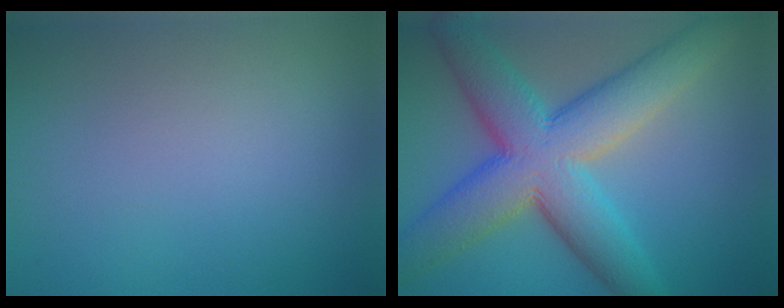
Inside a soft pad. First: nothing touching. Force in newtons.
{"total": 11.1, "press": 11.1, "slide": 0.4}